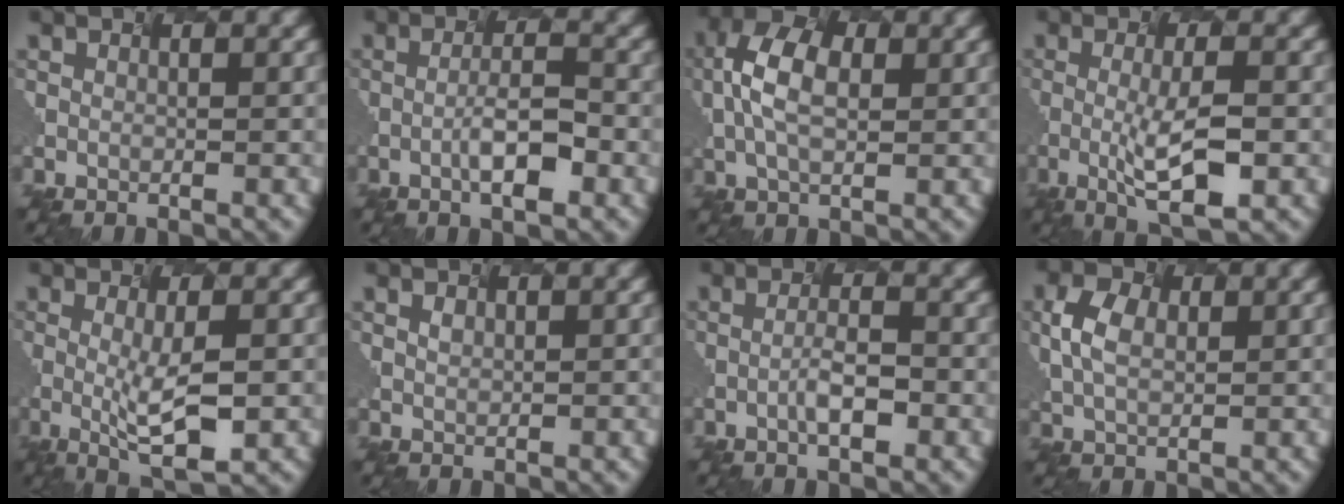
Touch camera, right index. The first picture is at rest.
{"total": 2.7, "force": [-1.7, -0.1, 2.1], "torque": [-0.063, -0.007, -0.001]}
{"total": 4.0, "force": [-0.6, 2.2, 3.2], "torque": [-0.096, 0.001, 0.014]}
{"total": 4.5, "force": [-1.7, 0.6, 4.1], "torque": [-0.087, -0.016, 0.003]}
{"total": 3.9, "force": [-1.4, 0.5, 3.6], "torque": [-0.077, -0.014, 0.009]}
{"total": 1.4, "force": [-0.2, -0.9, -1.1], "torque": [-0.008, -0.006, 0.028]}
{"total": 1.9, "force": [-1.5, -0.4, 1.2], "torque": [-0.050, -0.009, 0.003]}
{"total": 1.9, "force": [-0.2, 1.5, 1.2], "torque": [-0.057, -0.005, 0.028]}